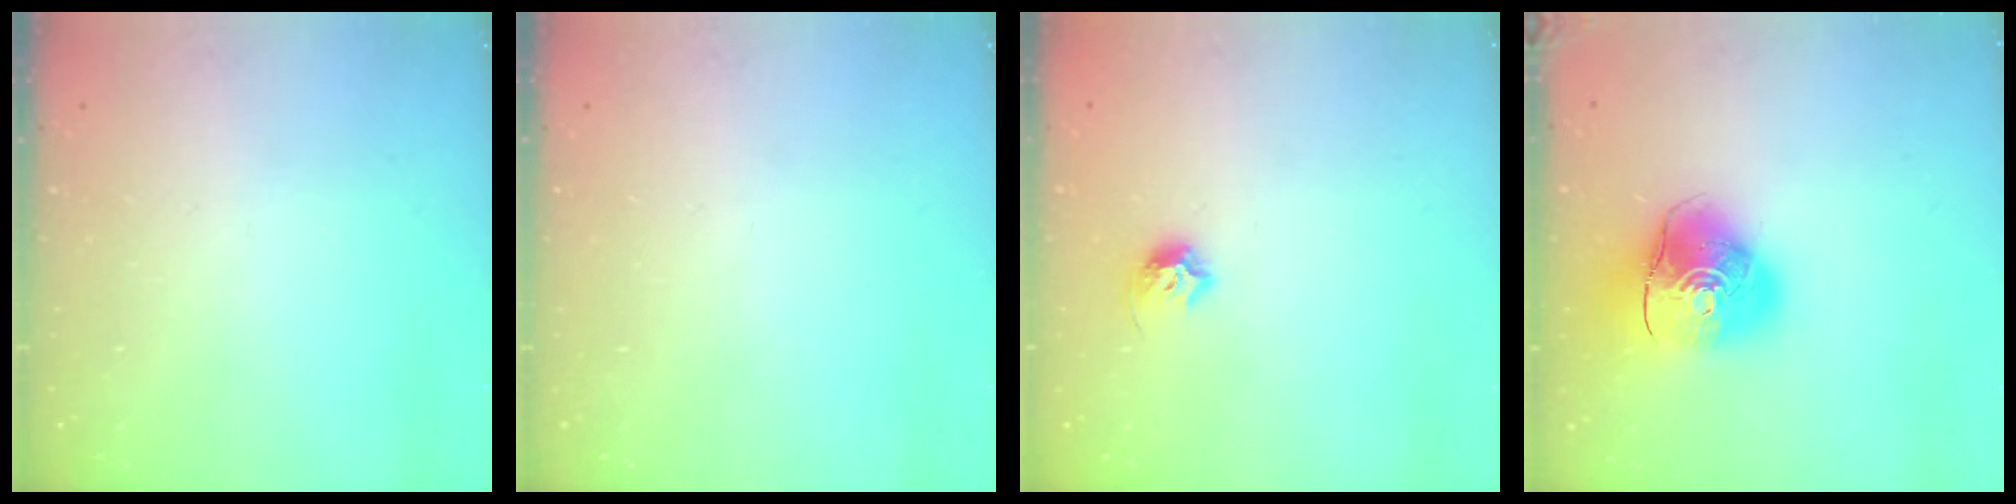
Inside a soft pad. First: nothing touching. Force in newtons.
{"total": 0.0}
{"total": 7.1, "press": 7.0, "slide": 0.8}
{"total": 12.7, "press": 12.6, "slide": 2.0}